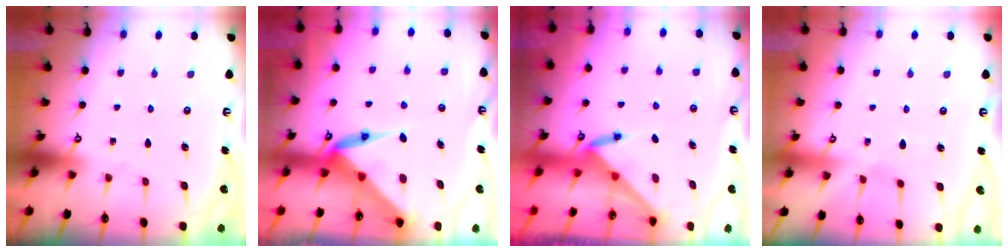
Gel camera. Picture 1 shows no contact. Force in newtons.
{"total": 8.1, "press": 8.1, "slide": 0.6}
{"total": 3.6, "press": 3.6, "slide": 0.3}
{"total": 5.4, "press": 5.4, "slide": 0.7}